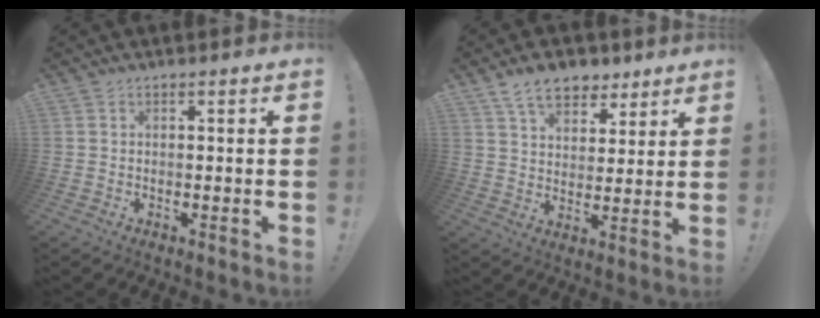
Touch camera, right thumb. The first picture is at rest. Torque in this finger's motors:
{"motor_torque": [0.54, 0.69, 0.76, 0.78, 0.01]}